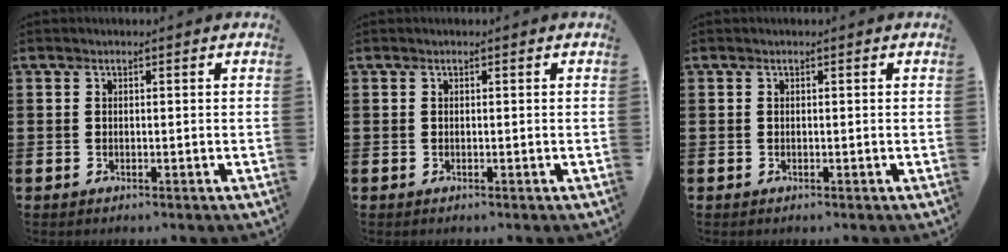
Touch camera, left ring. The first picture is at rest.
{"total": 0.0}
{"total": 0.0}